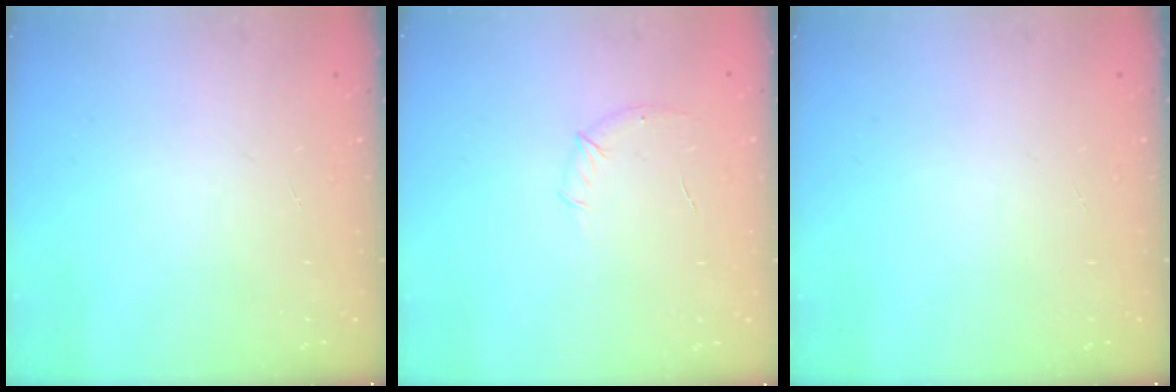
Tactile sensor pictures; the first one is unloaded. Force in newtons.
{"total": 6.2, "press": 6.0, "slide": 1.6}
{"total": 0.0}